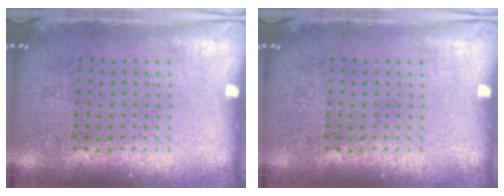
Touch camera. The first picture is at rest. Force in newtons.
{"total": 0.0}